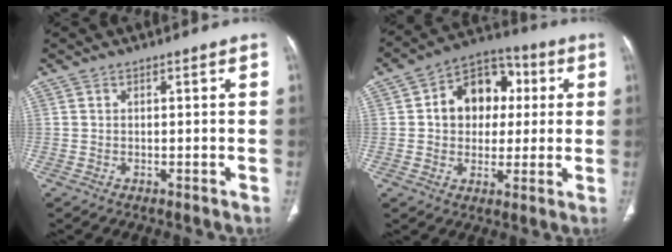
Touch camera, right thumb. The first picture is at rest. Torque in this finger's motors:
{"motor_torque": [0.39, 2.07, 1.03, 0.04, 0.04]}